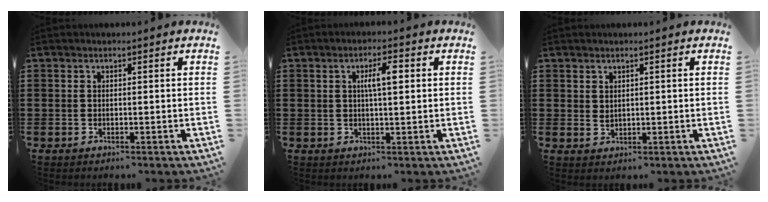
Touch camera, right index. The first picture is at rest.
{"total": 4.2, "force": [0.9, 1.1, 3.9], "torque": [-0.071, 0.008, 0.009]}
{"total": 1.3, "force": [1.0, 0.6, 0.4], "torque": [-0.010, 0.002, 0.020]}